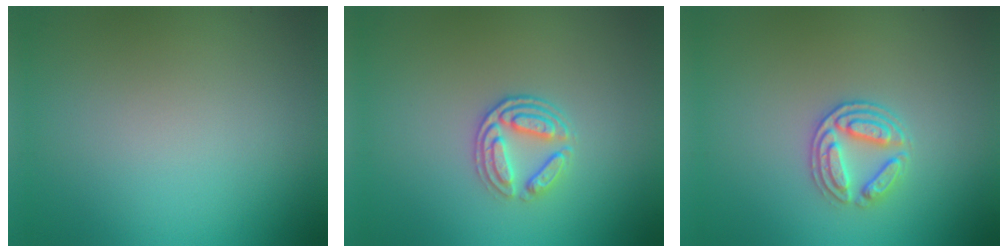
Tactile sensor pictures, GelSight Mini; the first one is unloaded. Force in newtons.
{"total": 2.9, "press": 2.5, "slide": 1.6}
{"total": 3.0, "press": 2.7, "slide": 1.2}